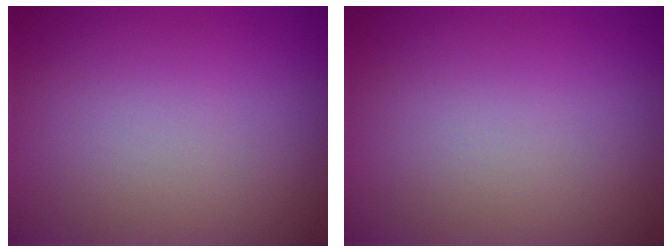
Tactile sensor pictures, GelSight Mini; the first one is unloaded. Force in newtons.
{"total": 0.0}